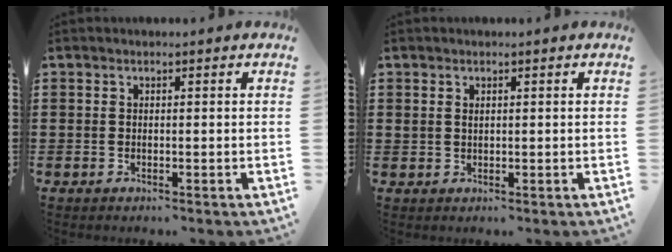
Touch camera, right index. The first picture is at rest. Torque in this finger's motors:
{"motor_torque": [-0.45, 0.43, -0.05, -0.01]}